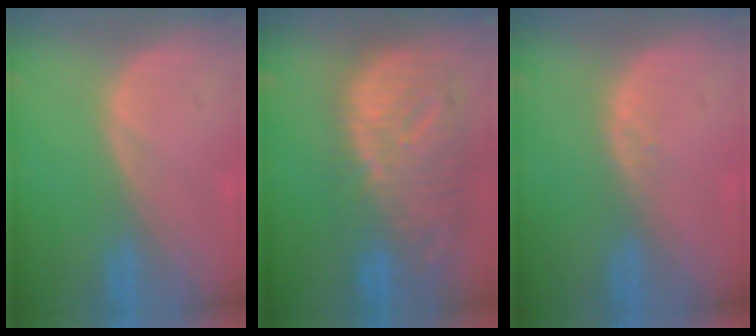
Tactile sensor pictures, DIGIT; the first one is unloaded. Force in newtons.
{"total": 12.5, "press": 10.8, "slide": 6.3}
{"total": 1.1, "press": 0.8, "slide": 0.7}